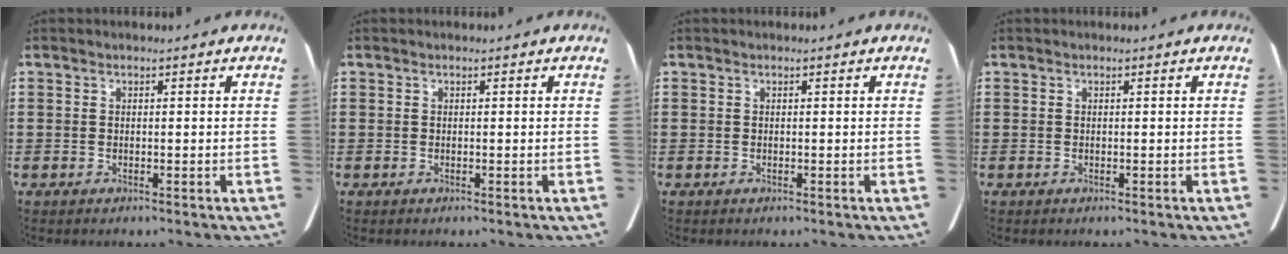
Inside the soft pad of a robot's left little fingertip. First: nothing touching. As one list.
[{"total": 0.0}, {"total": 0.0}, {"total": 0.0}]